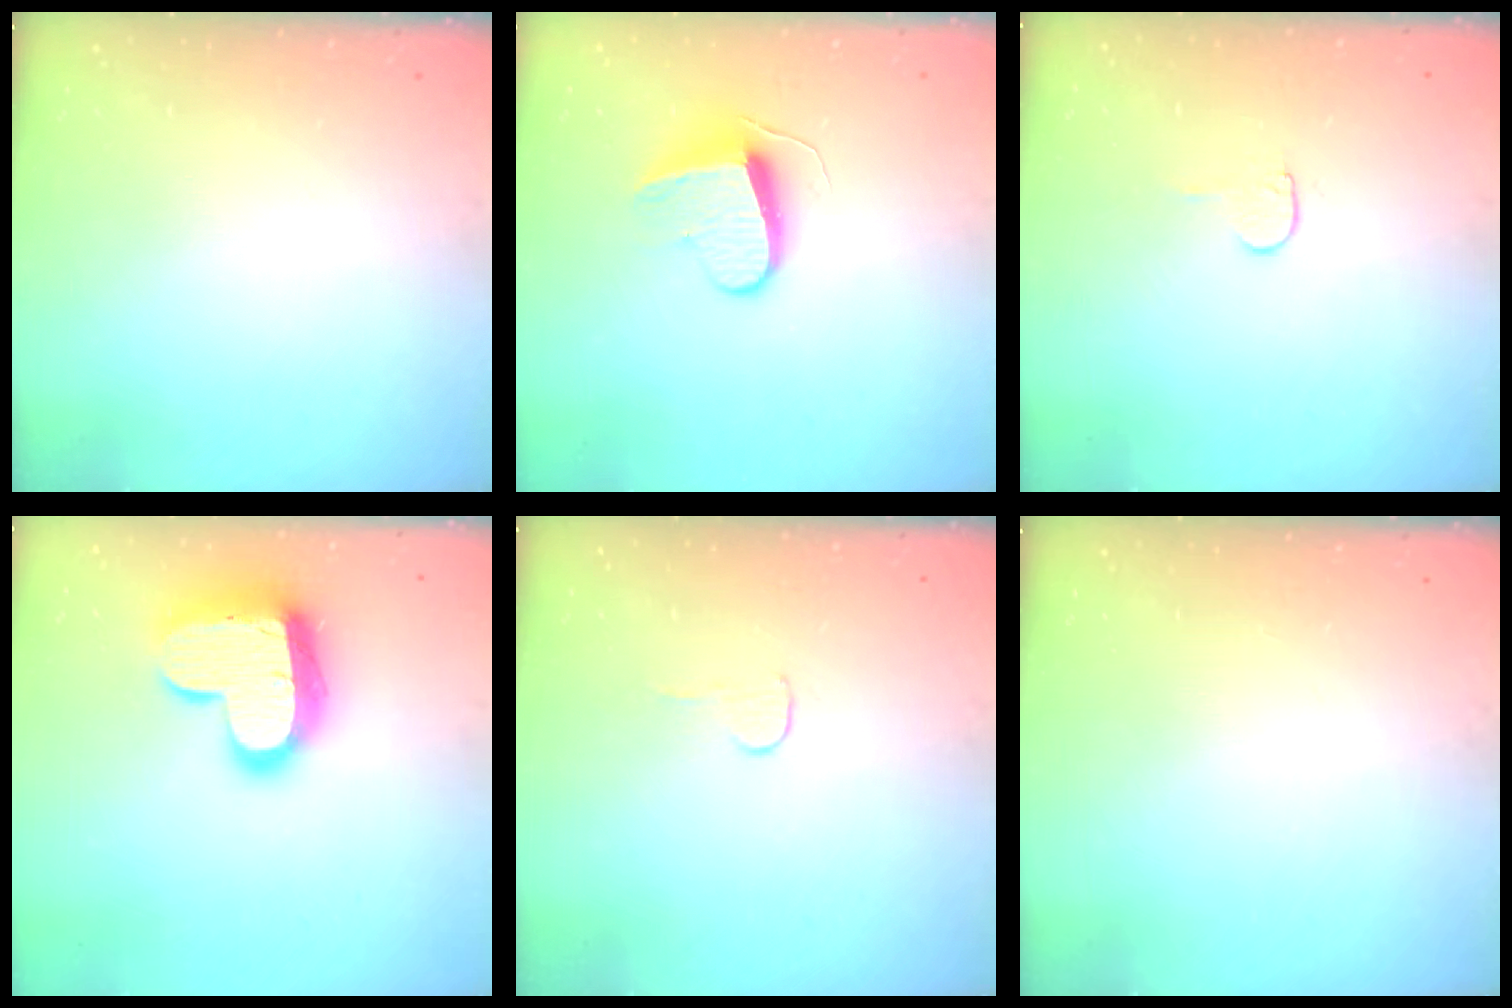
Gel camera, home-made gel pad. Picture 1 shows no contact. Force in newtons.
{"total": 8.9, "press": 8.9, "slide": 0.7}
{"total": 4.0, "press": 4.0, "slide": 0.3}
{"total": 18.5, "press": 18.5, "slide": 1.4}
{"total": 3.7, "press": 3.7, "slide": 0.3}
{"total": 0.0}